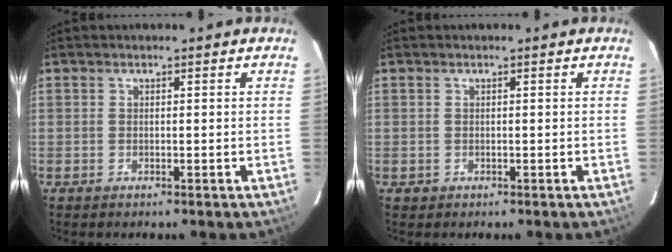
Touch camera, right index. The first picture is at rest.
{"total": 0.6, "force": [-0.3, 0.5, 0.0], "torque": [0.001, -0.001, -0.002]}